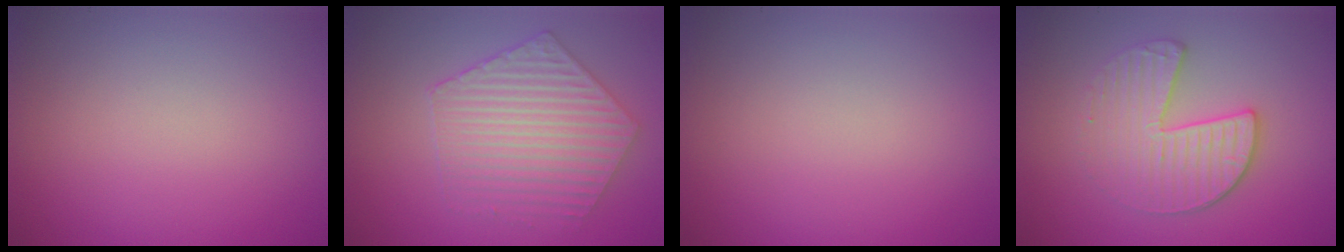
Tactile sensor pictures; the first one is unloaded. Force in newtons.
{"total": 5.0, "press": 4.3, "slide": 2.6}
{"total": 0.0}
{"total": 3.7, "press": 3.5, "slide": 1.3}